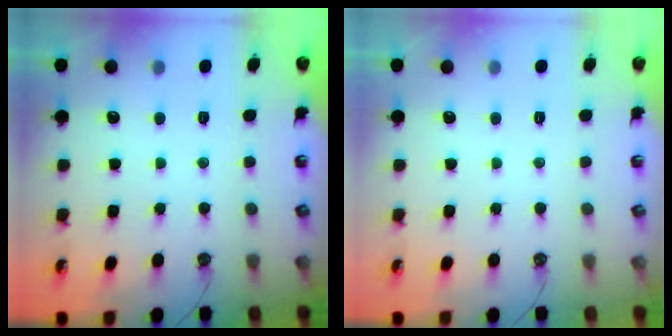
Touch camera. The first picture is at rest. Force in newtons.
{"total": 0.0}